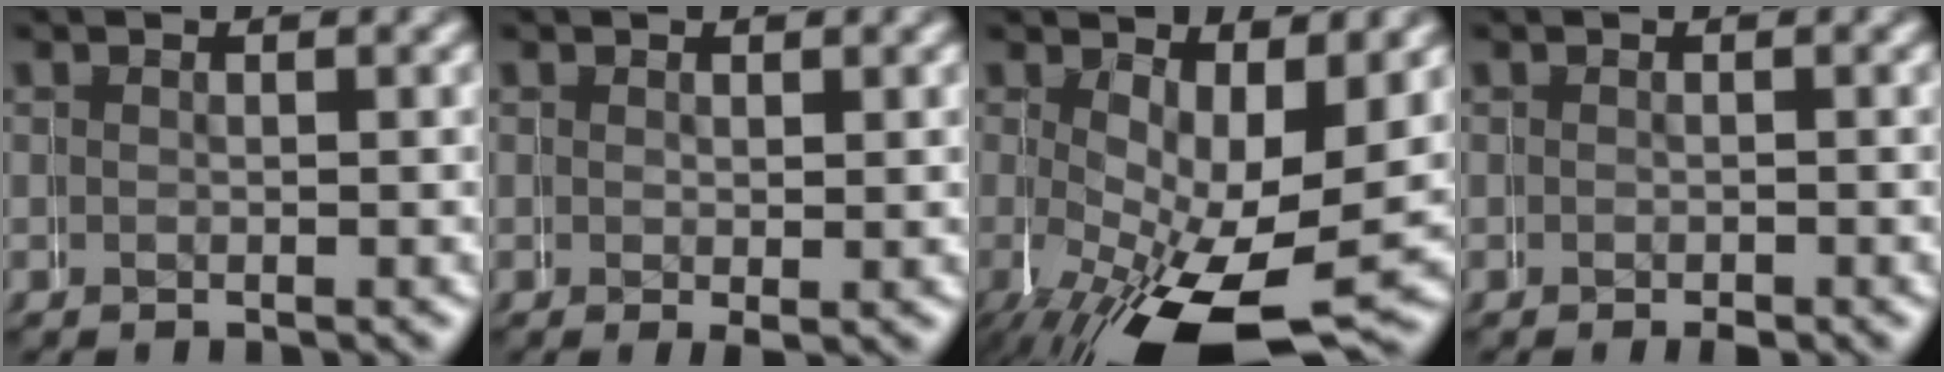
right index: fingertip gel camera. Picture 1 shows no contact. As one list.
[{"total": 0.6, "force": [0.2, 0.1, 0.5], "torque": [-0.007, -0.006, 0.006]}, {"total": 8.7, "force": [-2.6, 4.4, 7.1], "torque": [-0.134, -0.050, -0.023]}, {"total": 0.7, "force": [-0.6, 0.2, 0.2], "torque": [-0.003, -0.003, -0.009]}]